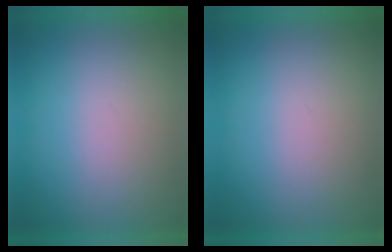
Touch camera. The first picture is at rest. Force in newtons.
{"total": 1.1}